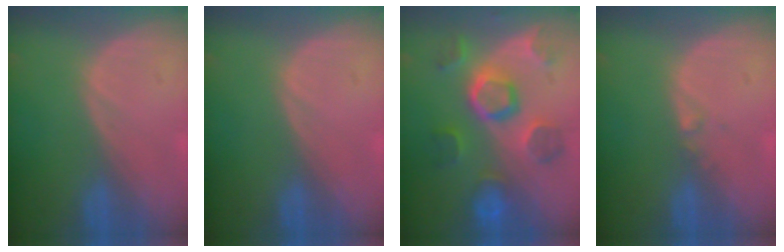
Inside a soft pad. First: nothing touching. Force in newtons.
{"total": 0.0}
{"total": 9.3, "press": 9.1, "slide": 1.9}
{"total": 0.7, "press": 0.6, "slide": 0.4}